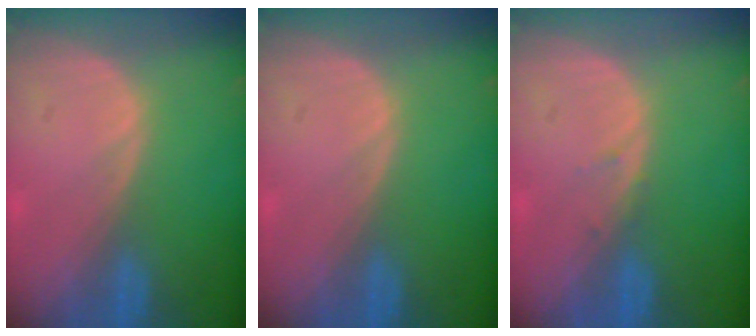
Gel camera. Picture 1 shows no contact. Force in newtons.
{"total": 0.0}
{"total": 0.8, "press": 0.7, "slide": 0.3}